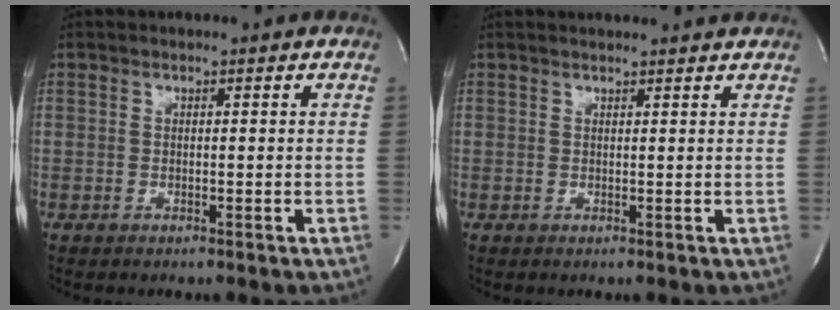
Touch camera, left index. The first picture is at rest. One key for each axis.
{"total": 4.3, "fx": 4.2, "fy": 0.2, "fz": 1.1, "tx": -0.018, "ty": 0.010, "tz": 0.044}